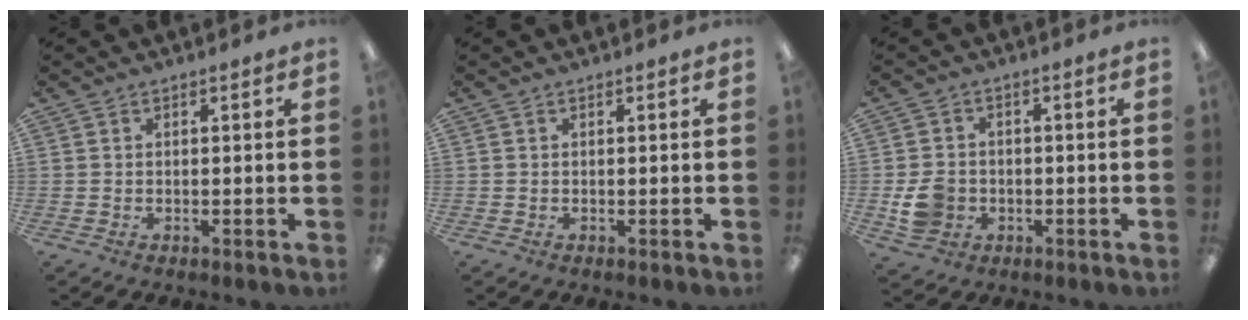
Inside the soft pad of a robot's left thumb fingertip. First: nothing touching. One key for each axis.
{"total": 0.0}
{"total": 6.5, "fx": -1.6, "fy": 5.6, "fz": 3.1, "tx": -0.048, "ty": 0.008, "tz": -0.027}